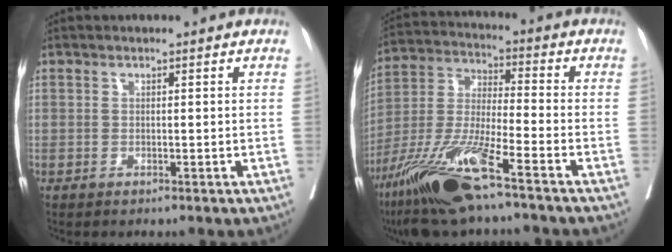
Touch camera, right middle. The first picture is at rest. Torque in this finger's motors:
{"motor_torque": [1.09, -1.04, 0.87, 0.21]}